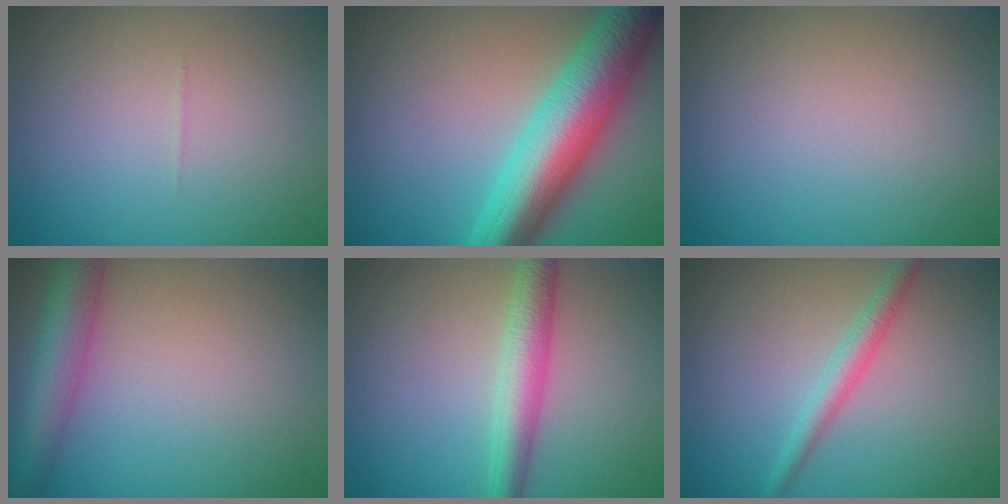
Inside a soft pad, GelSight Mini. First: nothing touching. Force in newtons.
{"total": 10.0, "press": 10.0, "slide": 0.2}
{"total": 0.0}
{"total": 5.2, "press": 5.2, "slide": 0.2}
{"total": 4.0, "press": 4.0, "slide": 0.1}
{"total": 2.3, "press": 2.3, "slide": 0.0}